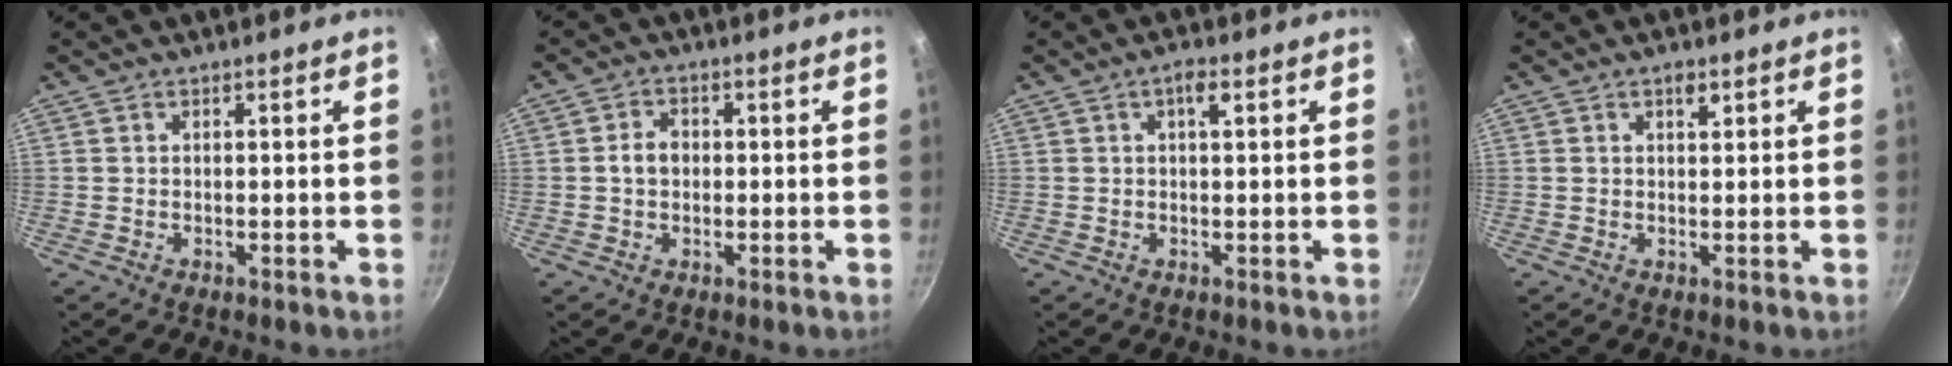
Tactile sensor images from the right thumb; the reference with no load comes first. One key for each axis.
{"total": 3.7, "fx": 0.0, "fy": 2.8, "fz": 2.4, "tx": -0.028, "ty": 0.009, "tz": -0.001}
{"total": 2.6, "fx": 0.9, "fy": 0.7, "fz": 2.3, "tx": -0.041, "ty": 0.004, "tz": 0.015}
{"total": 1.9, "fx": 1.1, "fy": 0.7, "fz": 1.4, "tx": -0.018, "ty": -0.007, "tz": 0.017}